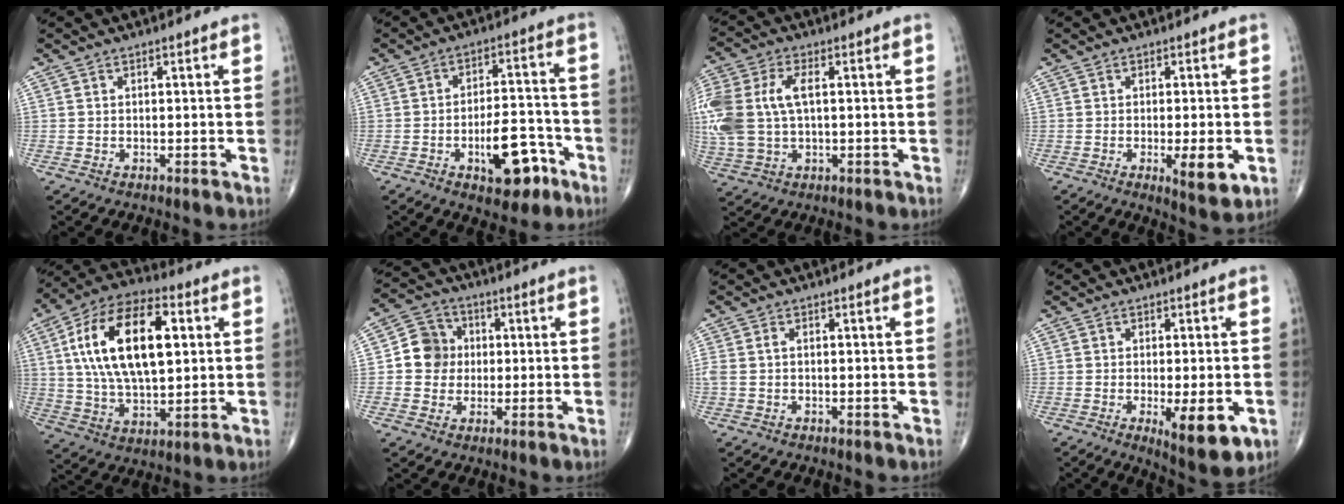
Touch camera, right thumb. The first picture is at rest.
{"total": 11.5, "force": [-5.1, 5.4, 8.7], "torque": [-0.110, 0.041, -0.070]}
{"total": 16.1, "force": [1.5, 9.4, 13.0], "torque": [-0.335, 0.011, 0.033]}
{"total": 6.1, "force": [-1.5, 1.5, 5.7], "torque": [-0.085, -0.015, -0.020]}
{"total": 21.4, "force": [4.5, 10.7, 18.0], "torque": [-0.312, 0.005, 0.074]}
{"total": 7.9, "force": [0.1, 7.4, 3.0], "torque": [-0.021, 0.015, -0.010]}
{"total": 2.3, "force": [0.0, 1.5, 1.8], "torque": [-0.059, 0.008, 0.002]}
{"total": 9.0, "force": [-2.6, 2.7, 8.1], "torque": [-0.109, -0.017, -0.032]}